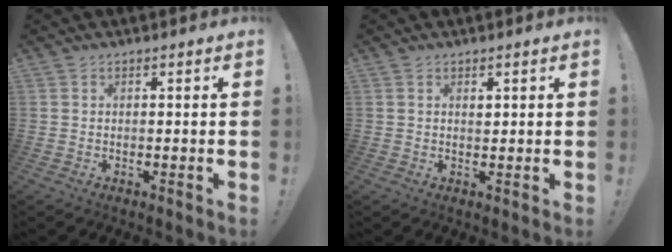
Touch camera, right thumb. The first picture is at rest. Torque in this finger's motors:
{"motor_torque": [-0.08, 0.37, 0.07, -0.38, 0.05]}